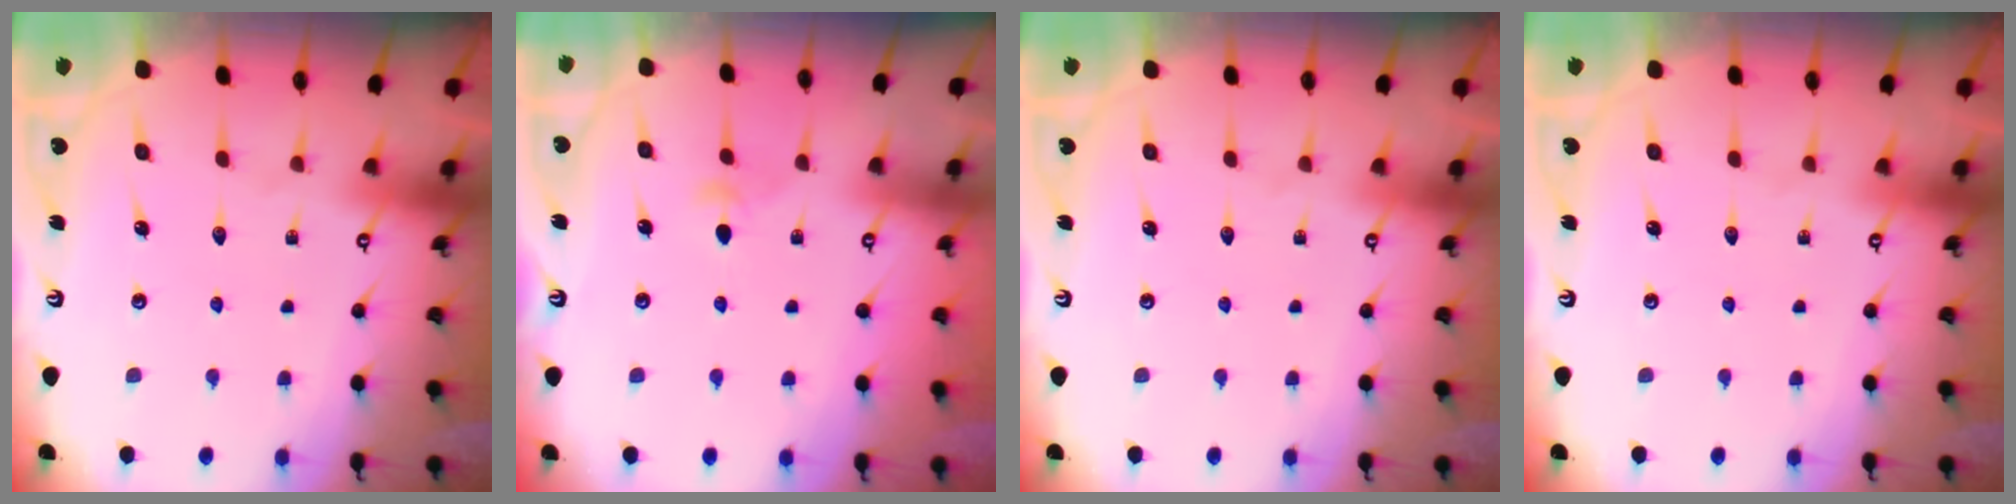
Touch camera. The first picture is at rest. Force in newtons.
{"total": 2.5, "press": 2.4, "slide": 0.6}
{"total": 0.0}
{"total": 0.0}